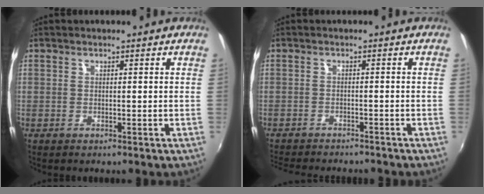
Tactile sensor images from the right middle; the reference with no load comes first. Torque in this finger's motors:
{"motor_torque": [0.65, -0.71, 0.10, 0.06]}